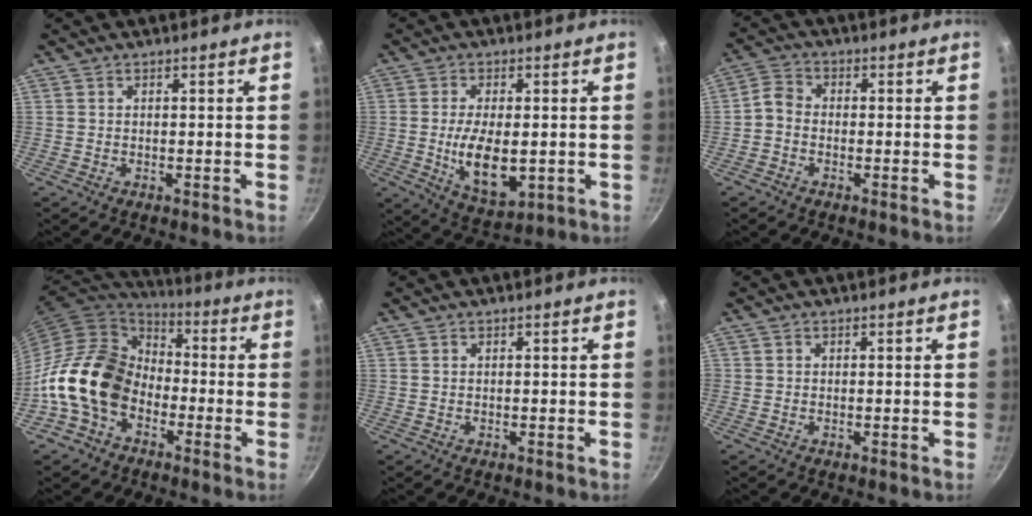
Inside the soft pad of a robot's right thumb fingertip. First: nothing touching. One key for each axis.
{"total": 9.1, "fx": -0.9, "fy": 4.5, "fz": 7.9, "tx": -0.135, "ty": -0.010, "tz": -0.005}
{"total": 3.4, "fx": -1.4, "fy": 2.6, "fz": 1.8, "tx": -0.037, "ty": 0.022, "tz": -0.039}
{"total": 16.9, "fx": -5.1, "fy": 12.4, "fz": 10.3, "tx": -0.155, "ty": 0.054, "tz": -0.117}
{"total": 0.0}
{"total": 0.0}